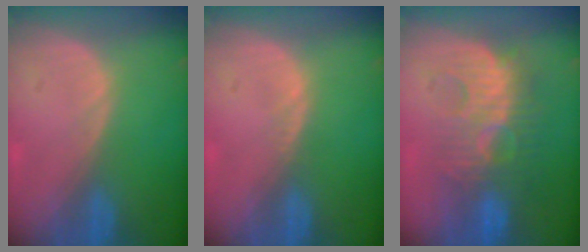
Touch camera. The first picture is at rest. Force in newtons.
{"total": 0.7, "press": 0.6, "slide": 0.3}
{"total": 9.0, "press": 8.8, "slide": 1.7}